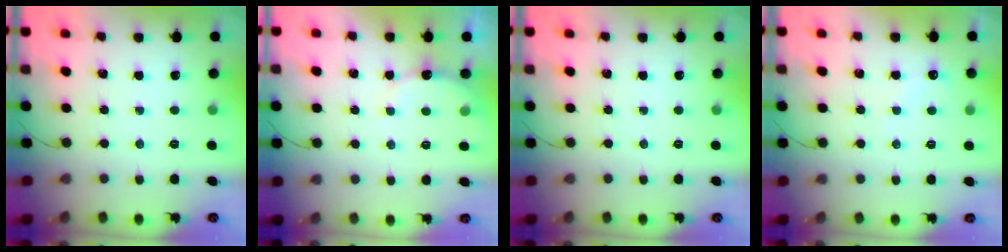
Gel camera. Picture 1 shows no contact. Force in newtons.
{"total": 4.7, "press": 4.6, "slide": 1.1}
{"total": 0.0}
{"total": 3.9, "press": 3.8, "slide": 1.0}